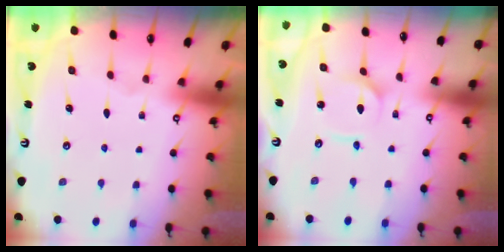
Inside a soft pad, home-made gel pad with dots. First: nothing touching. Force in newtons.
{"total": 2.4, "press": 2.3, "slide": 0.2}